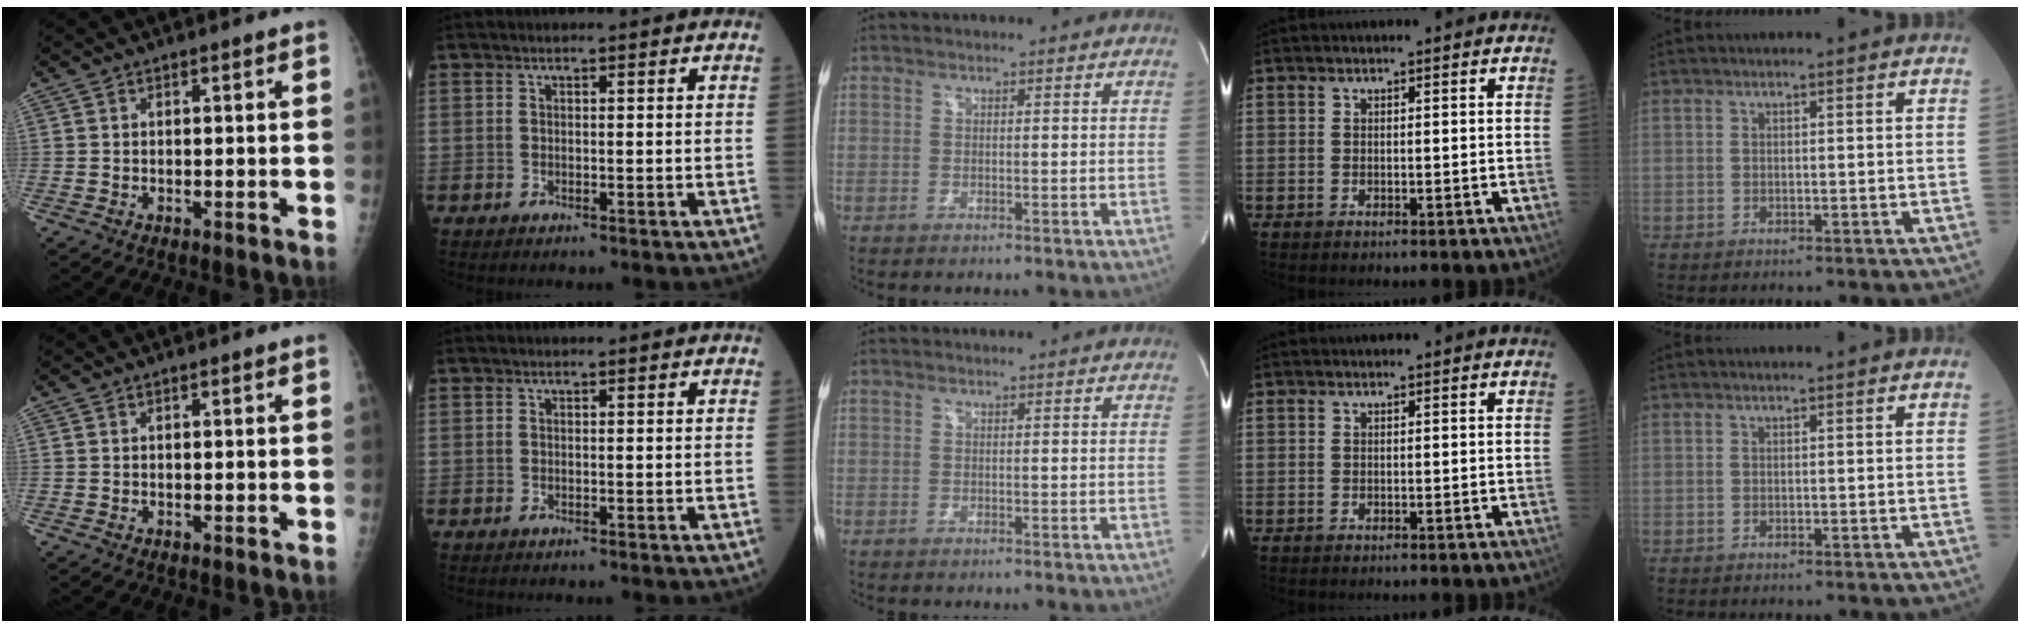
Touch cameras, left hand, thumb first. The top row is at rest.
{}